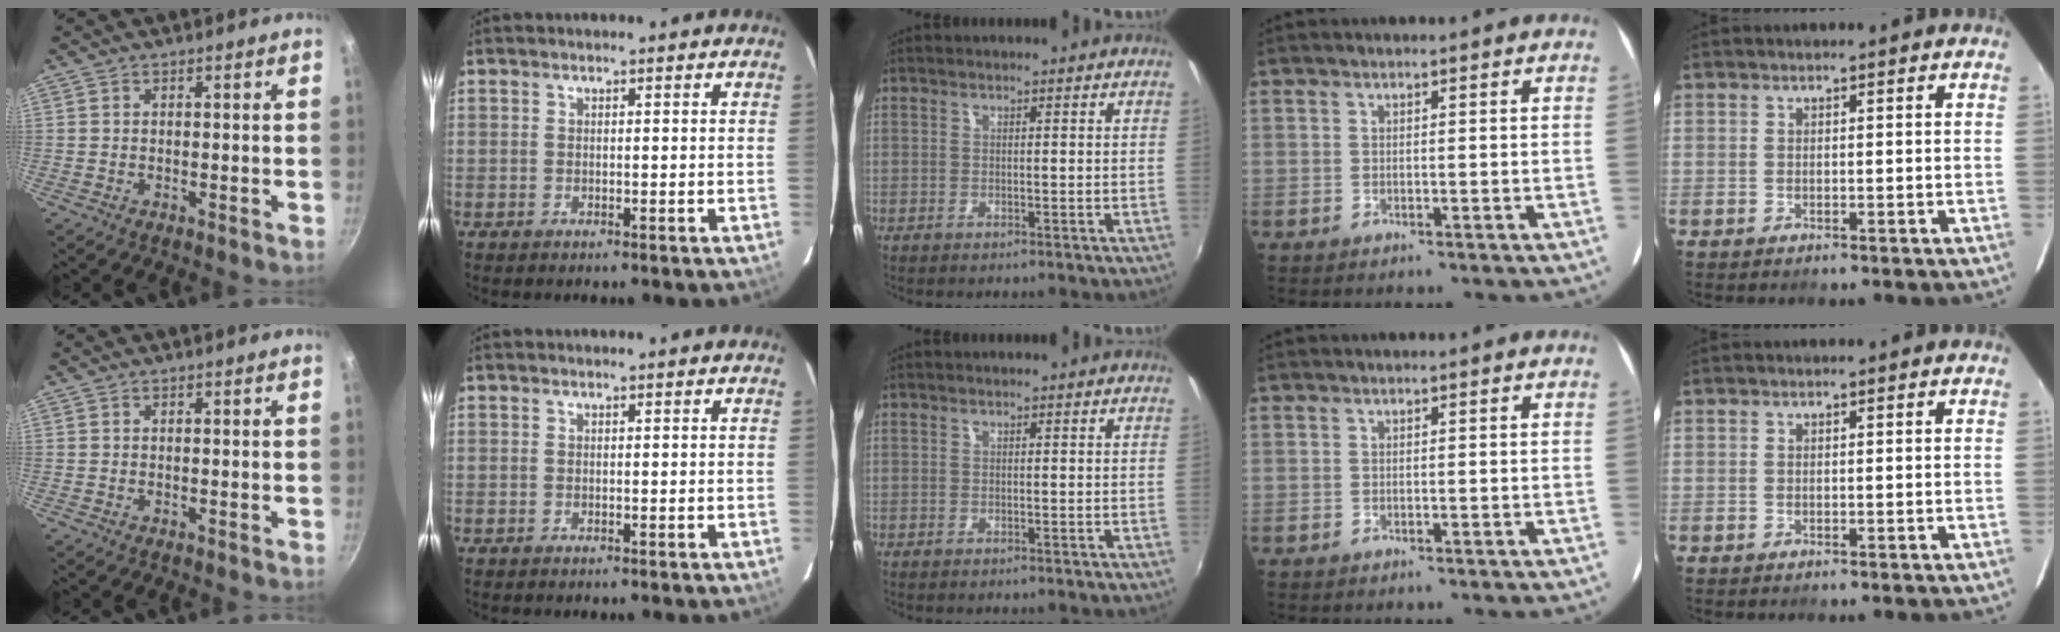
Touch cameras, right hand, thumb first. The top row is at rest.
{}